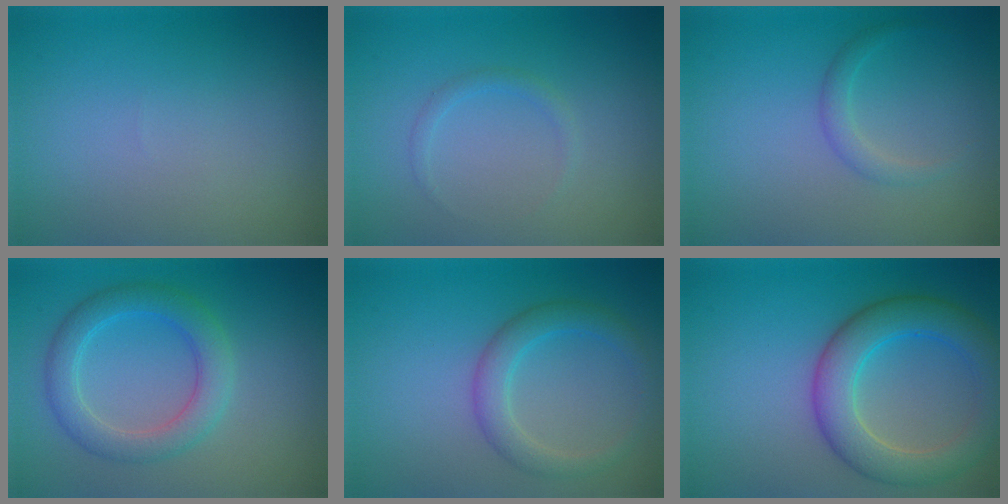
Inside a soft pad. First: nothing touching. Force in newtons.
{"total": 0.9, "press": 0.9, "slide": 0.0}
{"total": 1.4, "press": 1.3, "slide": 0.1}
{"total": 3.9, "press": 3.9, "slide": 0.1}
{"total": 2.9, "press": 2.9, "slide": 0.2}
{"total": 6.1, "press": 6.1, "slide": 0.2}